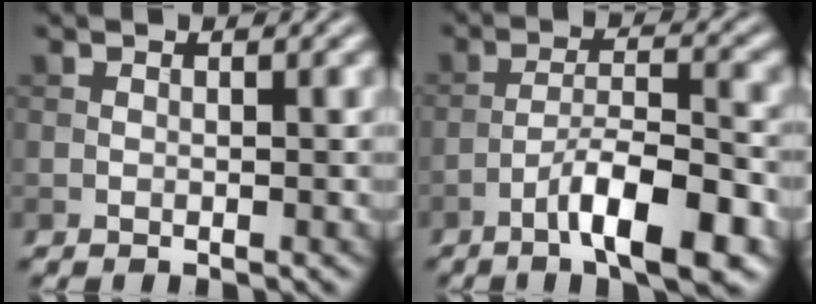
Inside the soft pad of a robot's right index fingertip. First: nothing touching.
{"total": 8.1, "force": [-4.6, 1.8, 6.4], "torque": [-0.101, 0.011, -0.077]}